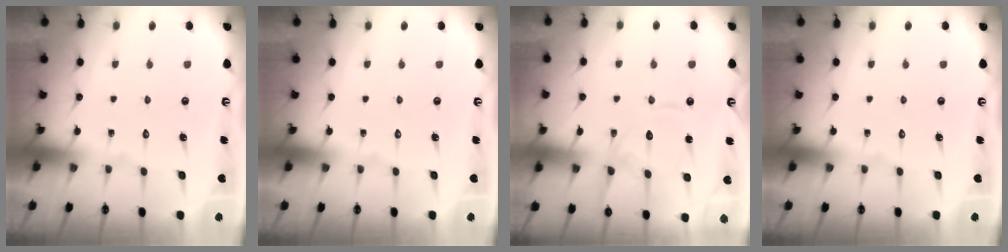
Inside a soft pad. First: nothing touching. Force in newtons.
{"total": 0.0}
{"total": 13.4, "press": 13.4, "slide": 1.4}
{"total": 0.0}